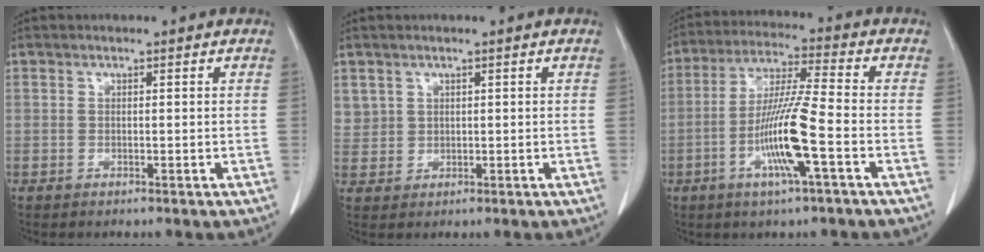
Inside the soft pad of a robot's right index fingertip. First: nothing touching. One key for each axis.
{"total": 3.6, "fx": 1.9, "fy": 3.1, "fz": 0.4, "tx": -0.002, "ty": 0.005, "tz": 0.042}
{"total": 11.7, "fx": -3.7, "fy": -0.1, "fz": 11.1, "tx": -0.218, "ty": -0.008, "tz": -0.075}